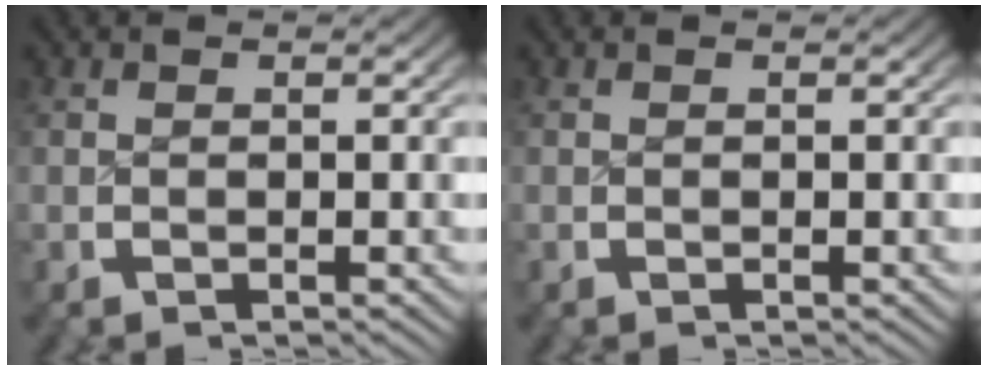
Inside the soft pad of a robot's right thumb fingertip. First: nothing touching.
{"total": 0.0}